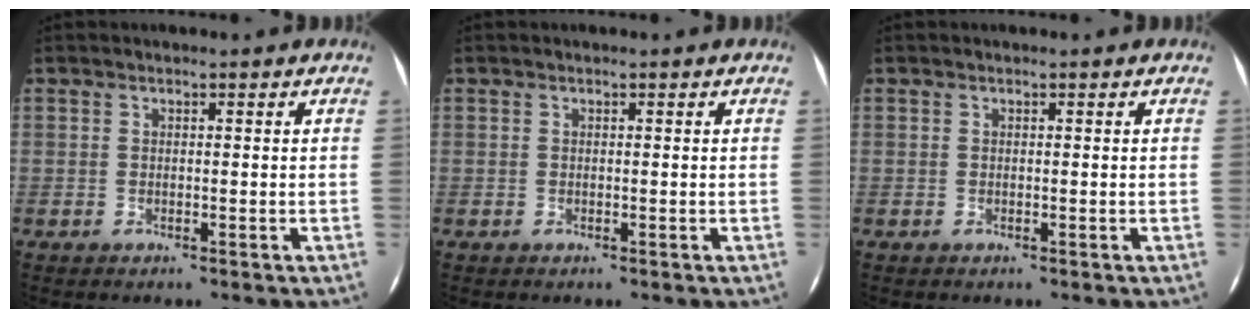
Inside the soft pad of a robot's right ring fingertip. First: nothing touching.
{"total": 0.0}
{"total": 0.0}